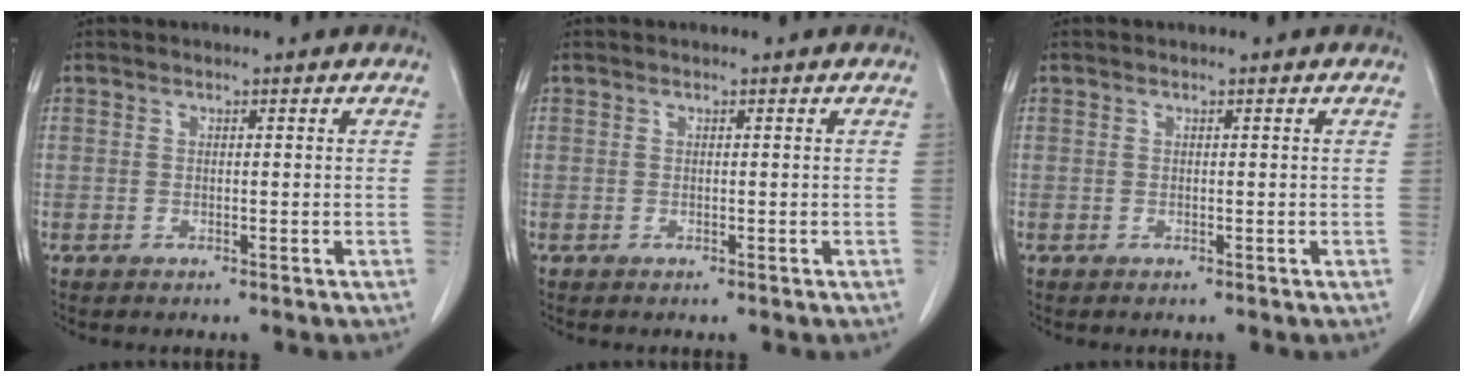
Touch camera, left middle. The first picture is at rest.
{"total": 0.0}
{"total": 0.0}